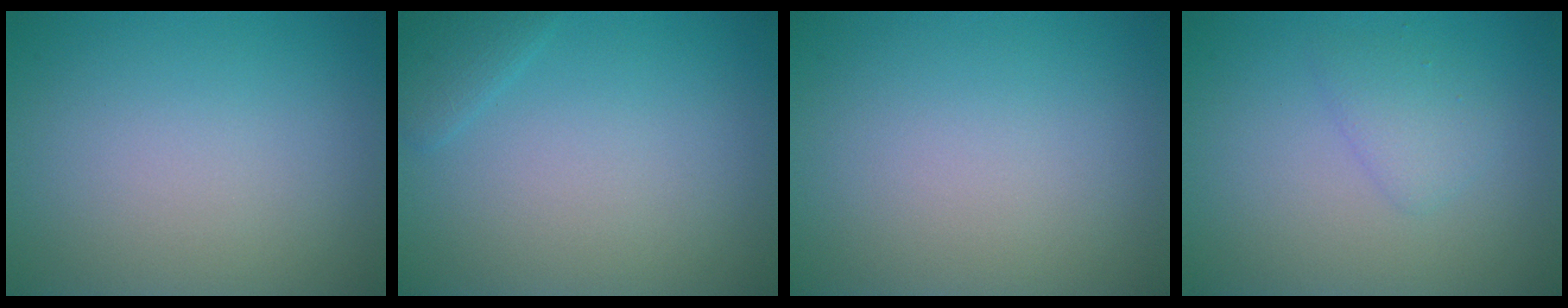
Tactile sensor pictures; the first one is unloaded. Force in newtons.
{"total": 1.2, "press": 1.2, "slide": 0.0}
{"total": 0.0}
{"total": 1.7, "press": 1.7, "slide": 0.1}